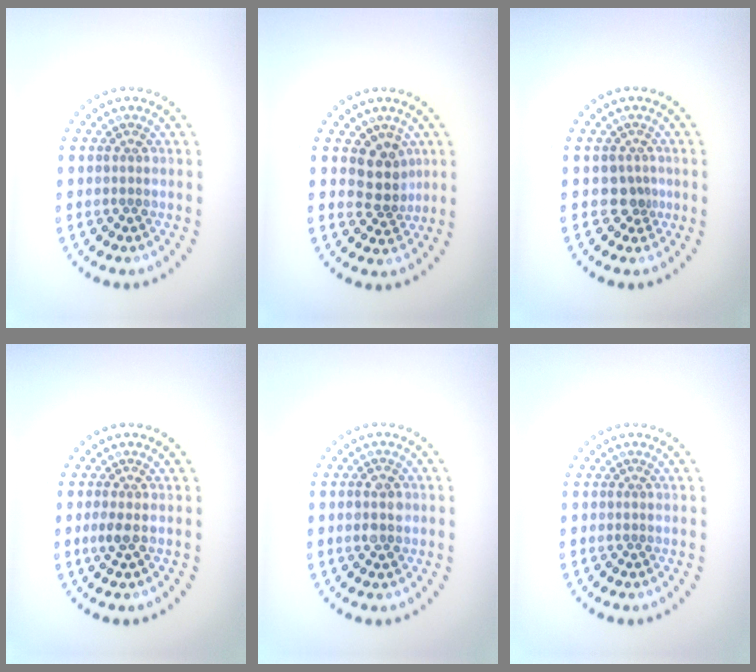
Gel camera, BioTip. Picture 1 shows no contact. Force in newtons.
{"total": 2.8, "press": 2.3, "slide": 1.6}
{"total": 1.7, "press": 1.2, "slide": 1.2}
{"total": 1.0, "press": 1.0, "slide": 0.3}
{"total": 2.2, "press": 2.2, "slide": 0.2}
{"total": 0.0}